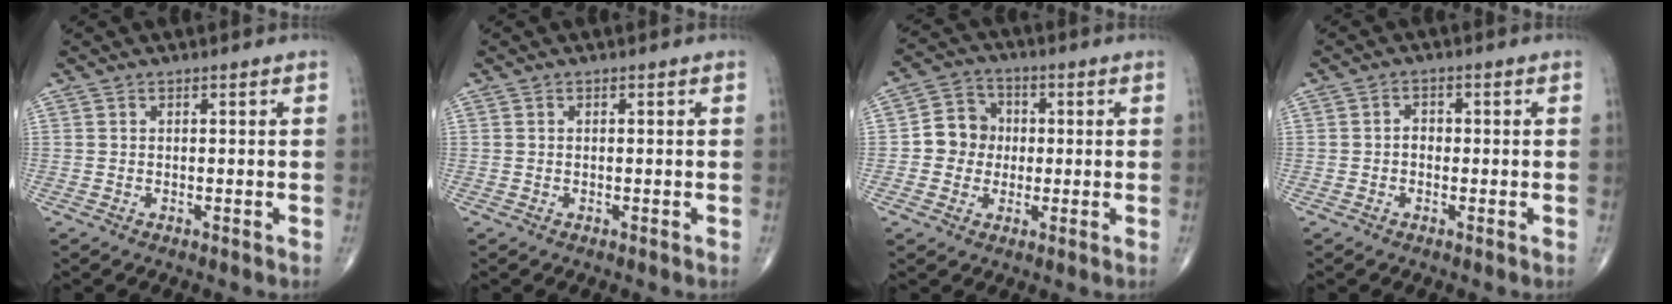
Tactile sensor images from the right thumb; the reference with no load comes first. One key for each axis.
{"total": 0.0}
{"total": 7.6, "fx": -0.2, "fy": 7.0, "fz": 3.0, "tx": -0.015, "ty": 0.017, "tz": -0.016}
{"total": 2.2, "fx": -0.2, "fy": 1.7, "fz": 1.4, "tx": -0.012, "ty": 0.008, "tz": -0.007}